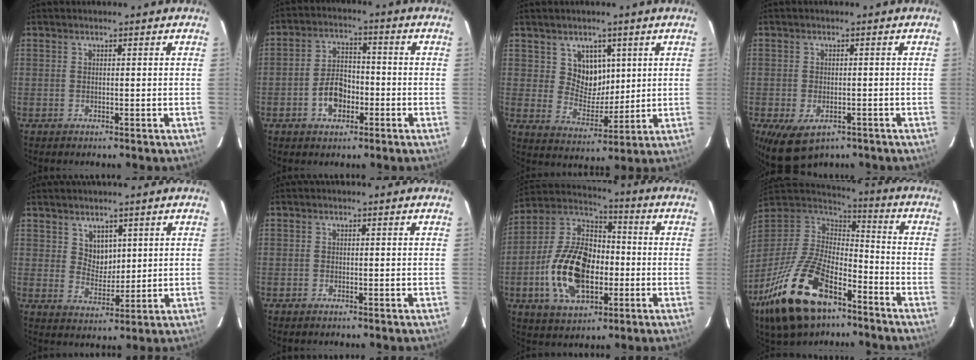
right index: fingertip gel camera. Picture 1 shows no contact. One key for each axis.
{"total": 7.2, "fx": -2.9, "fy": 4.7, "fz": 4.6, "tx": -0.091, "ty": 0.019, "tz": -0.044}
{"total": 7.4, "fx": 3.0, "fy": 6.2, "fz": 2.7, "tx": -0.042, "ty": -0.001, "tz": 0.061}
{"total": 7.5, "fx": -4.1, "fy": 4.3, "fz": 4.5, "tx": -0.092, "ty": -0.025, "tz": -0.061}
{"total": 4.6, "fx": 2.3, "fy": 3.5, "fz": 1.7, "tx": -0.023, "ty": 0.000, "tz": 0.048}
{"total": 0.8, "fx": -0.7, "fy": 0.4, "fz": 0.2, "tx": -0.006, "ty": 0.001, "tz": -0.013}
{"total": 20.0, "fx": -4.5, "fy": 13.0, "fz": 14.5, "tx": -0.302, "ty": 0.023, "tz": -0.063}
{"total": 24.8, "fx": -14.3, "fy": 12.1, "fz": 16.2, "tx": -0.342, "ty": -0.025, "tz": -0.248}